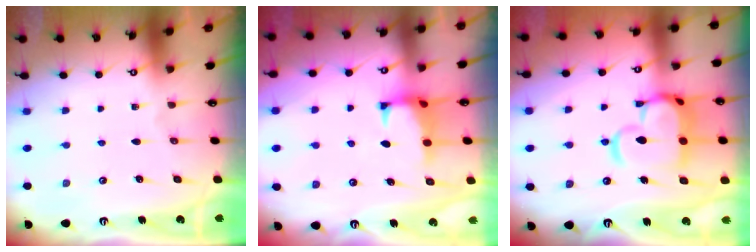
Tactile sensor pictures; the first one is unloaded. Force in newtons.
{"total": 1.5, "press": 1.3, "slide": 0.6}
{"total": 11.3, "press": 11.2, "slide": 1.3}